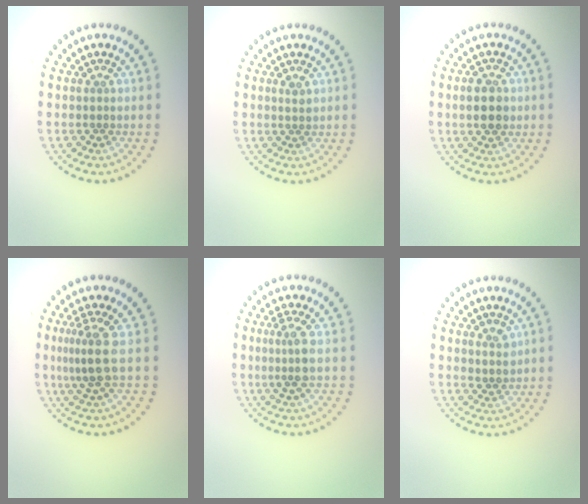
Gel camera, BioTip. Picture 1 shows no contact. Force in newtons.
{"total": 0.8, "press": 0.8, "slide": 0.3}
{"total": 3.7, "press": 3.7, "slide": 0.2}
{"total": 2.8, "press": 2.0, "slide": 1.9}
{"total": 2.2, "press": 1.8, "slide": 1.4}
{"total": 1.6, "press": 1.4, "slide": 0.8}